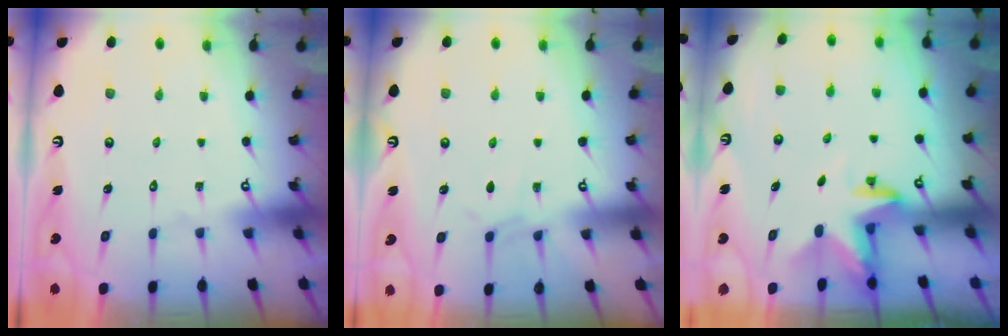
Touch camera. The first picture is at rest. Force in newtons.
{"total": 4.3, "press": 4.3, "slide": 0.6}
{"total": 2.8, "press": 2.8, "slide": 0.2}